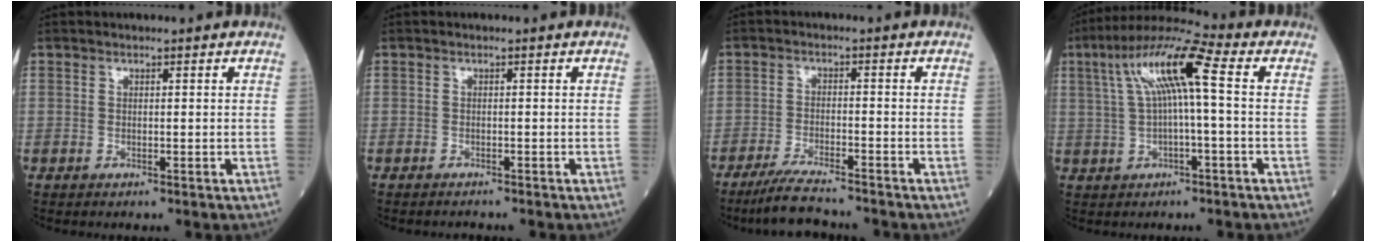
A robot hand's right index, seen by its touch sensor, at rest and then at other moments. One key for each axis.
{"total": 0.9, "fx": -0.9, "fy": 0.1, "fz": -0.1, "tx": -0.003, "ty": -0.003, "tz": -0.015}
{"total": 7.6, "fx": -6.8, "fy": 0.4, "fz": 3.5, "tx": -0.063, "ty": -0.023, "tz": -0.119}
{"total": 10.8, "fx": 2.1, "fy": 0.9, "fz": 10.6, "tx": -0.204, "ty": 0.038, "tz": 0.036}